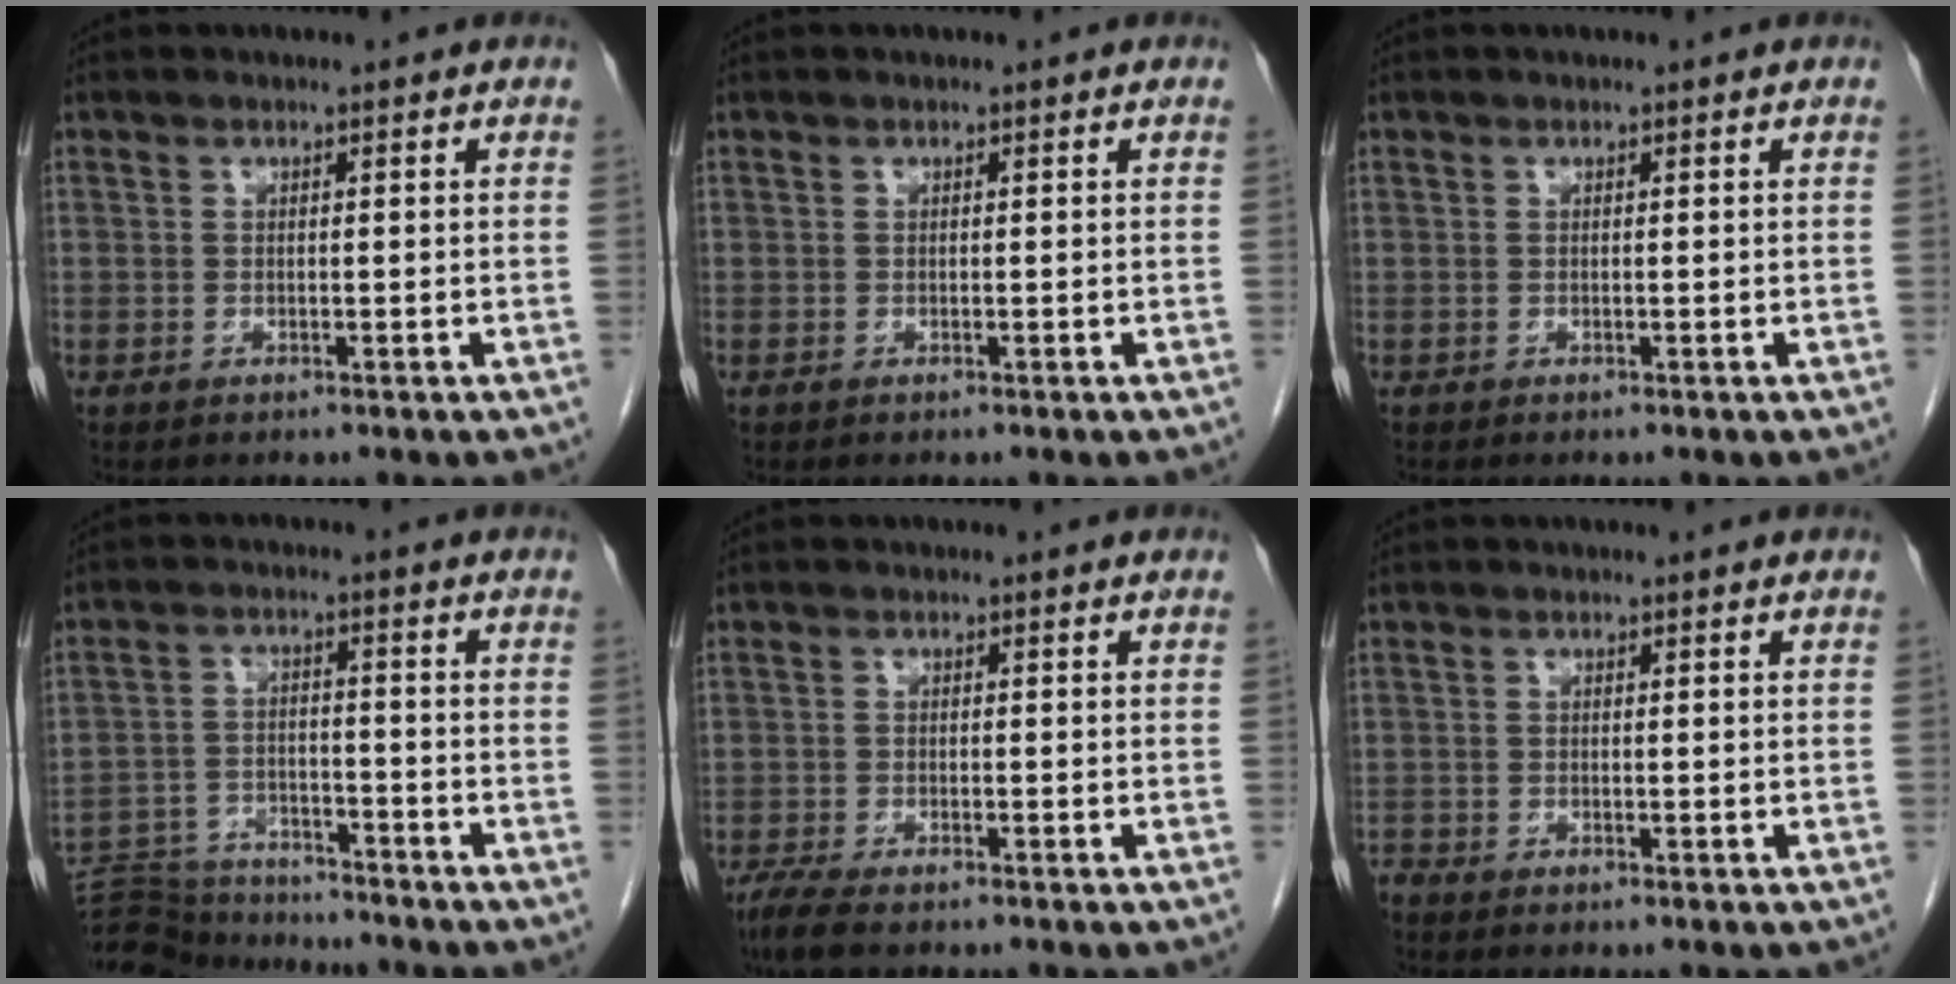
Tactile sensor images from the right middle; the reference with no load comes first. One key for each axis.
{"total": 0.0}
{"total": 0.0}
{"total": 12.1, "fx": -11.8, "fy": 2.2, "fz": 1.8, "tx": -0.032, "ty": 0.014, "tz": -0.183}
{"total": 4.2, "fx": -3.2, "fy": 0.9, "fz": 2.5, "tx": -0.056, "ty": -0.013, "tz": -0.054}
{"total": 0.8, "fx": -0.8, "fy": 0.0, "fz": 0.0, "tx": -0.004, "ty": -0.003, "tz": -0.016}